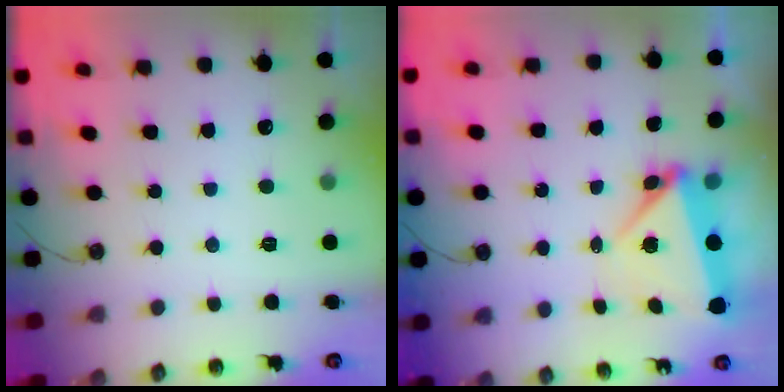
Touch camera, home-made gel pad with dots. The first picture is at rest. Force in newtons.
{"total": 5.6, "press": 5.6, "slide": 0.2}